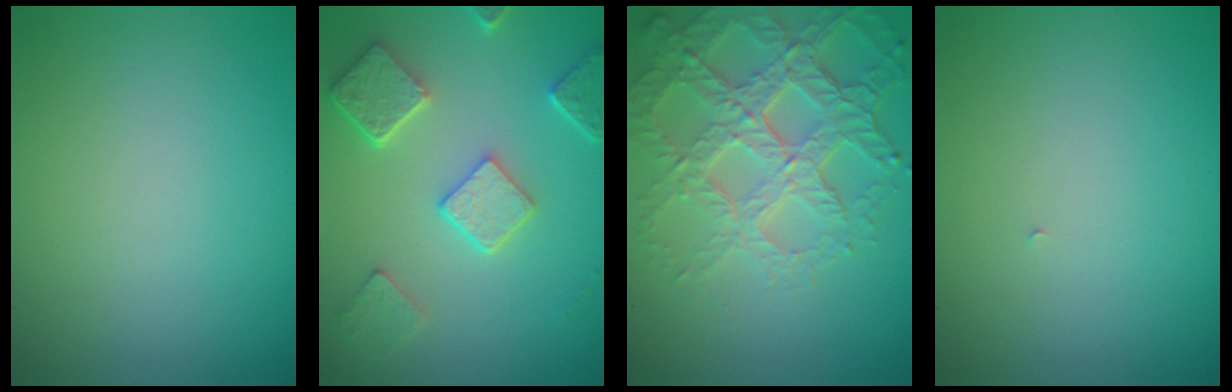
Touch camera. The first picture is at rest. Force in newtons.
{"total": 4.9, "press": 3.9, "slide": 2.9}
{"total": 6.9, "press": 5.0, "slide": 4.9}
{"total": 0.0}